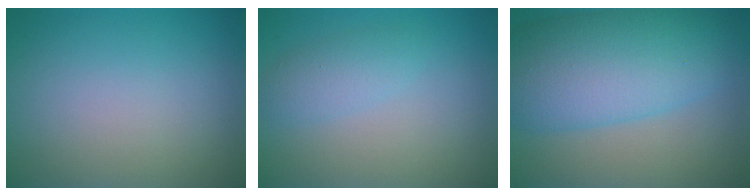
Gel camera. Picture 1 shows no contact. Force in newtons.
{"total": 2.0, "press": 2.0, "slide": 0.1}
{"total": 9.8, "press": 9.8, "slide": 0.2}